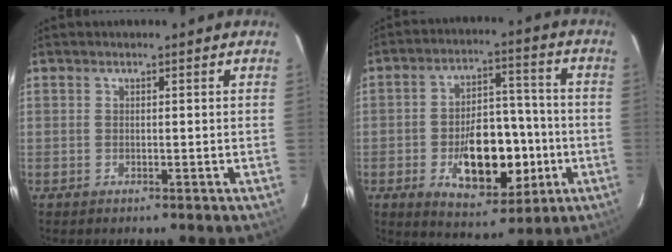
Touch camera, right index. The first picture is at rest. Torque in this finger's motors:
{"motor_torque": [0.65, -0.12, 0.84, 0.16]}